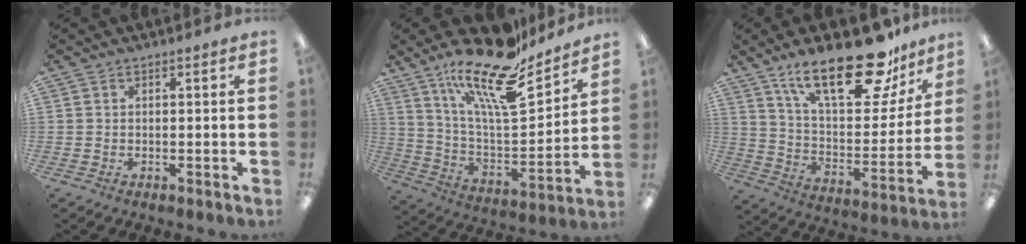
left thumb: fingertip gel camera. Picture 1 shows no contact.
{"total": 21.2, "force": [16.5, 5.9, 12.0], "torque": [-0.212, -0.115, 0.279]}
{"total": 26.2, "force": [17.9, 9.8, 16.3], "torque": [-0.248, -0.107, 0.300]}